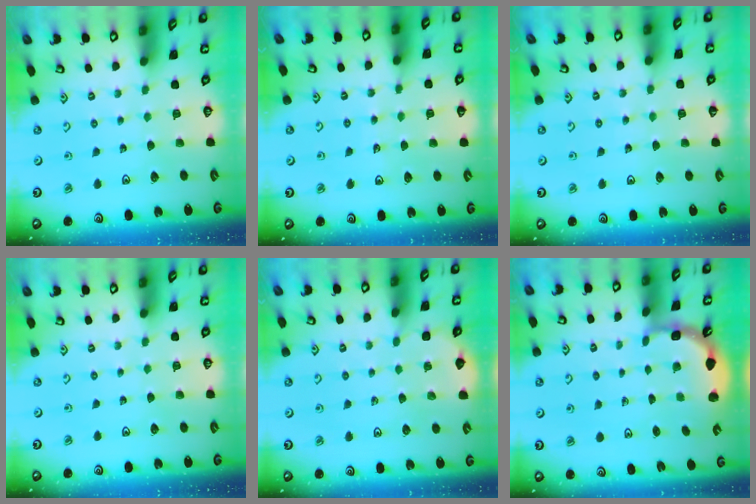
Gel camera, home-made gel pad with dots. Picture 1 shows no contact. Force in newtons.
{"total": 5.4, "press": 5.0, "slide": 2.0}
{"total": 2.2, "press": 2.2, "slide": 0.2}
{"total": 0.0}
{"total": 1.6, "press": 1.5, "slide": 0.2}
{"total": 2.1, "press": 1.9, "slide": 0.8}